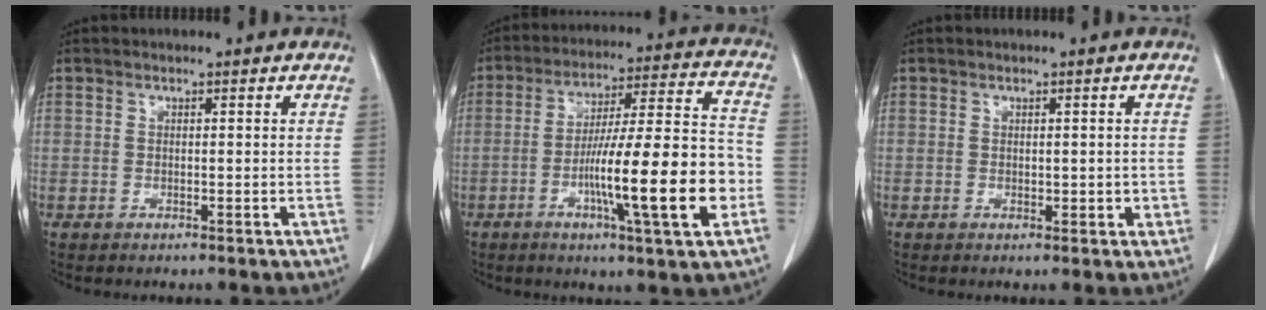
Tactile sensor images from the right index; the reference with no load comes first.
{"total": 18.2, "force": [-5.2, 0.7, 17.4], "torque": [-0.275, 0.004, -0.080]}
{"total": 1.9, "force": [0.0, 1.3, 1.3], "torque": [-0.012, 0.004, 0.005]}